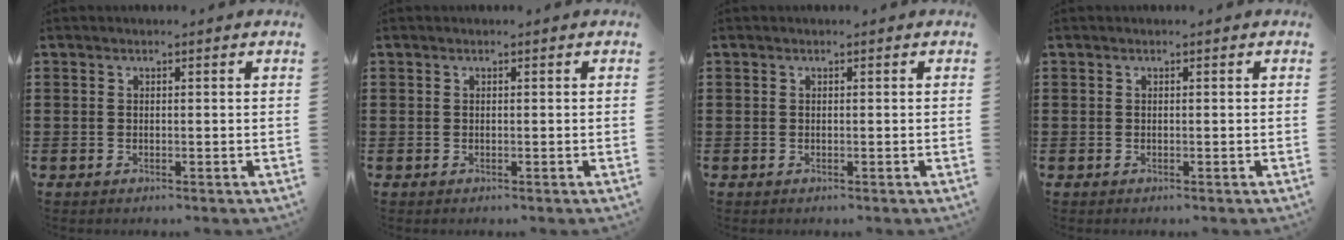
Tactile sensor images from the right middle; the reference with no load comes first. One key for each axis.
{"total": 0.0}
{"total": 0.0}
{"total": 0.0}